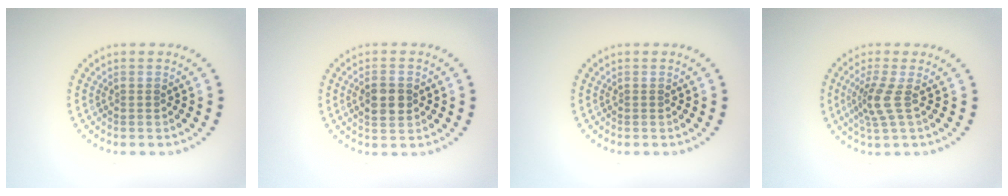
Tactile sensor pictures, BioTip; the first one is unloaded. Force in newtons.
{"total": 2.6, "press": 2.6, "slide": 0.2}
{"total": 0.0}
{"total": 2.6, "press": 1.9, "slide": 1.7}